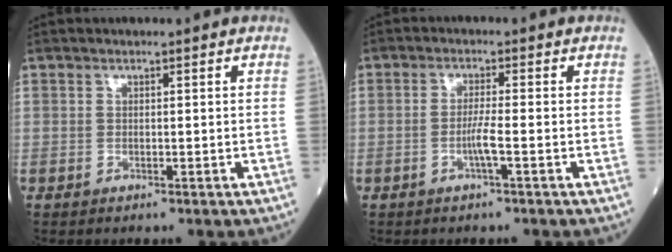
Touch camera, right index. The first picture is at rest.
{"total": 2.6, "force": [-1.0, -0.4, 2.4], "torque": [-0.049, -0.002, -0.018]}